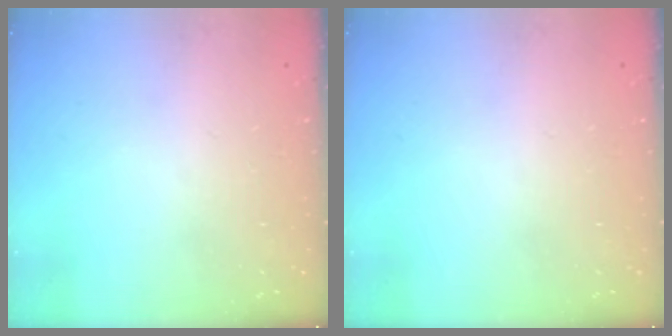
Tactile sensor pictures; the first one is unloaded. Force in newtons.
{"total": 0.0}